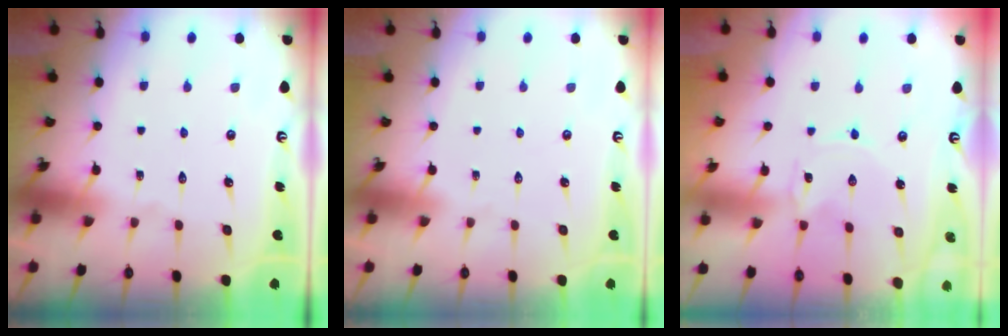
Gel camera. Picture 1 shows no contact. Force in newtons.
{"total": 0.0}
{"total": 0.0}